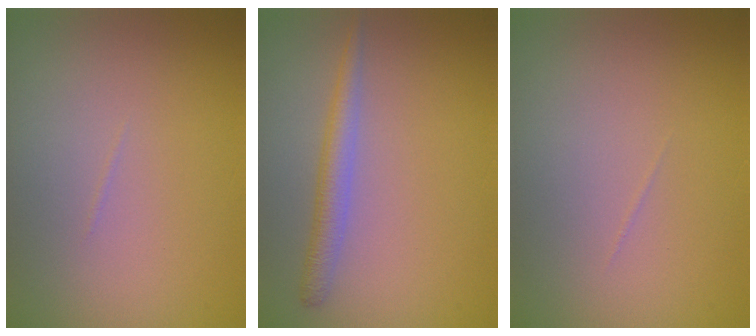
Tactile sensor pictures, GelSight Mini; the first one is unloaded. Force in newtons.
{"total": 2.2, "press": 2.2, "slide": 0.1}
{"total": 0.0}